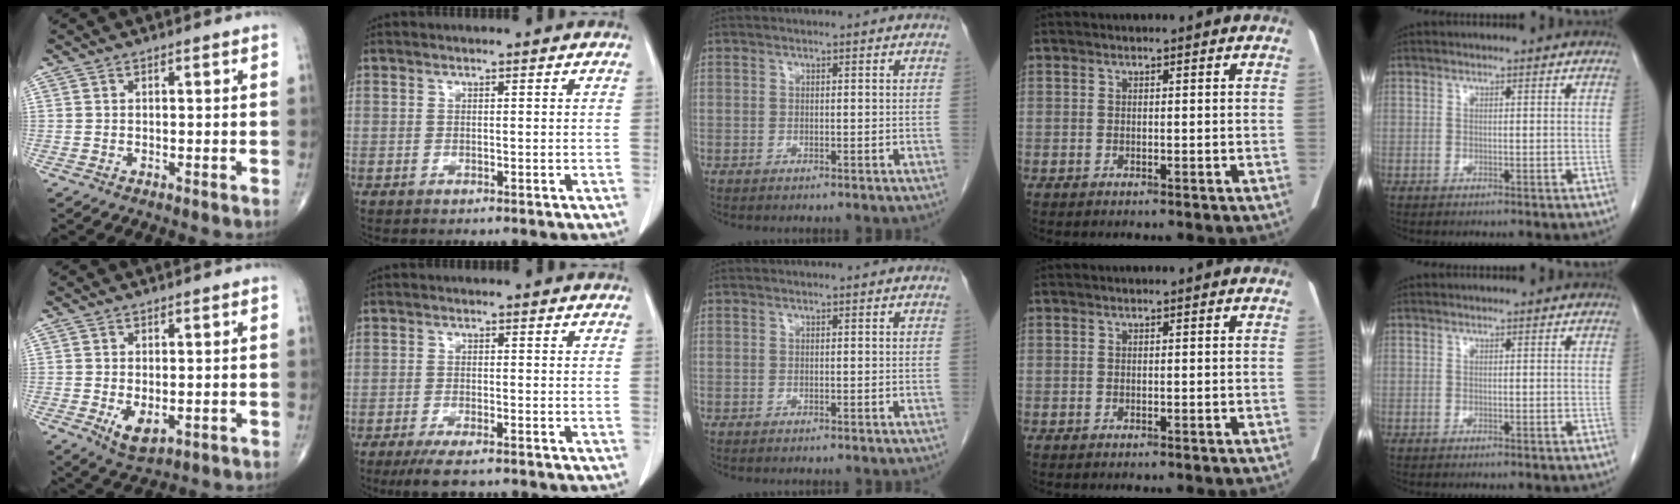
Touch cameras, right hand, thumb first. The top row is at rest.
{"thumb": {"total": 4.8, "force": [-1.0, 2.5, 3.9], "torque": [-0.063, -0.012, -0.008]}, "index": {"total": 5.9, "force": [-4.6, 1.1, 3.5], "torque": [-0.058, -0.011, -0.072]}}